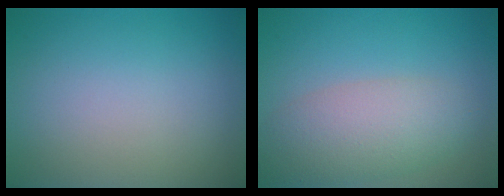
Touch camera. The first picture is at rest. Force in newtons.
{"total": 5.2, "press": 5.2, "slide": 0.3}